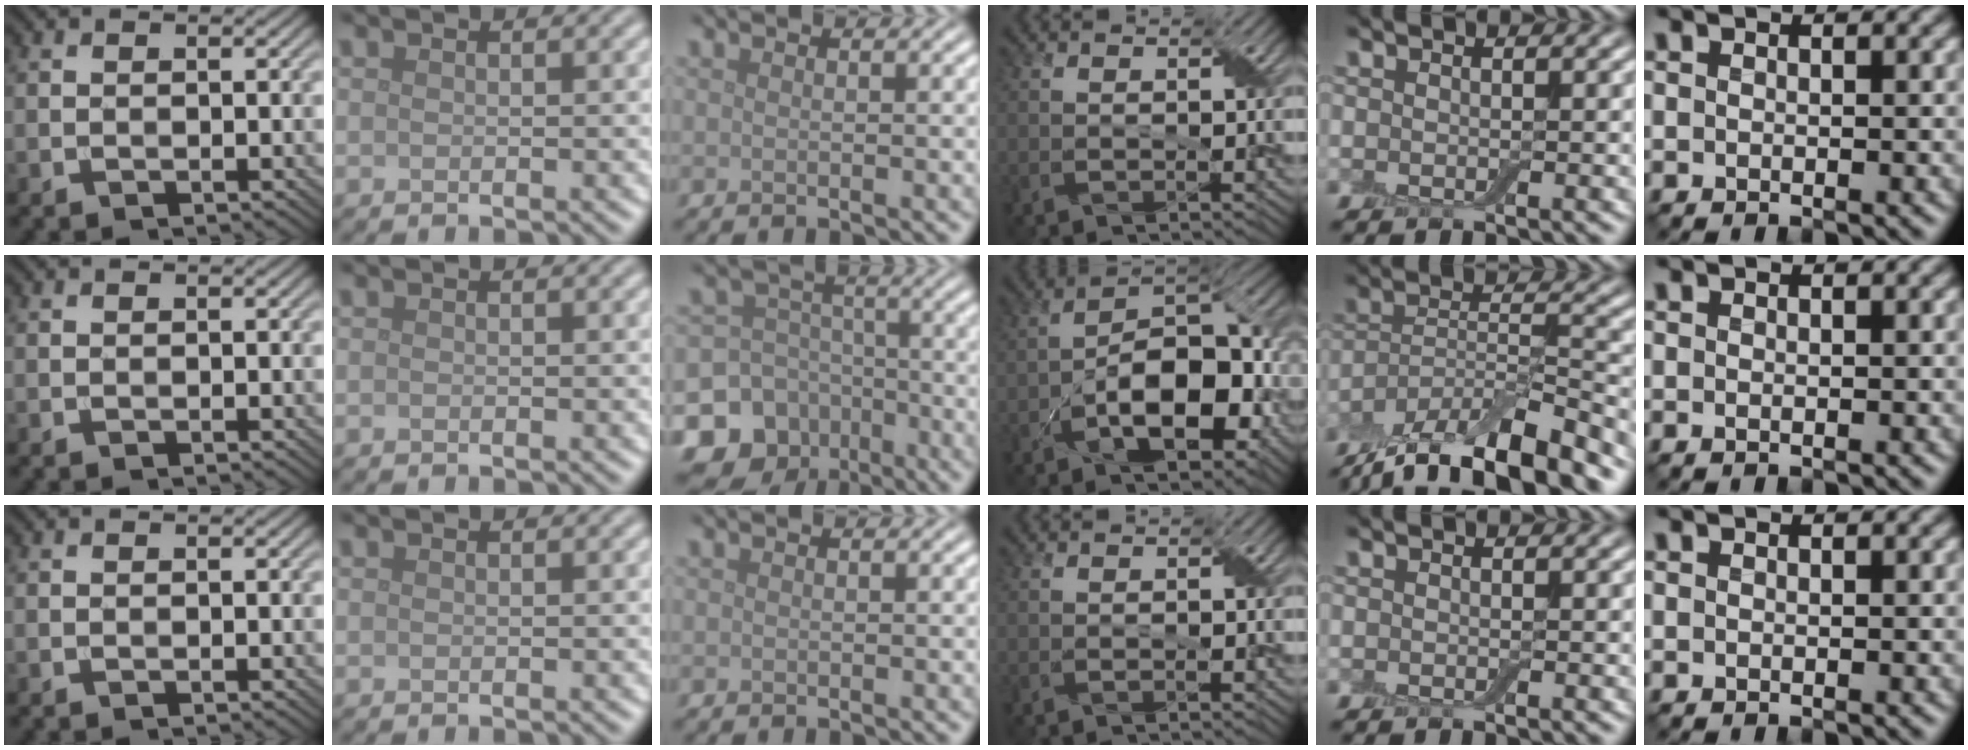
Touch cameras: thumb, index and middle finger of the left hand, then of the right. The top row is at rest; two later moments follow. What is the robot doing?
{"motion": "fold", "object": "cloth"}